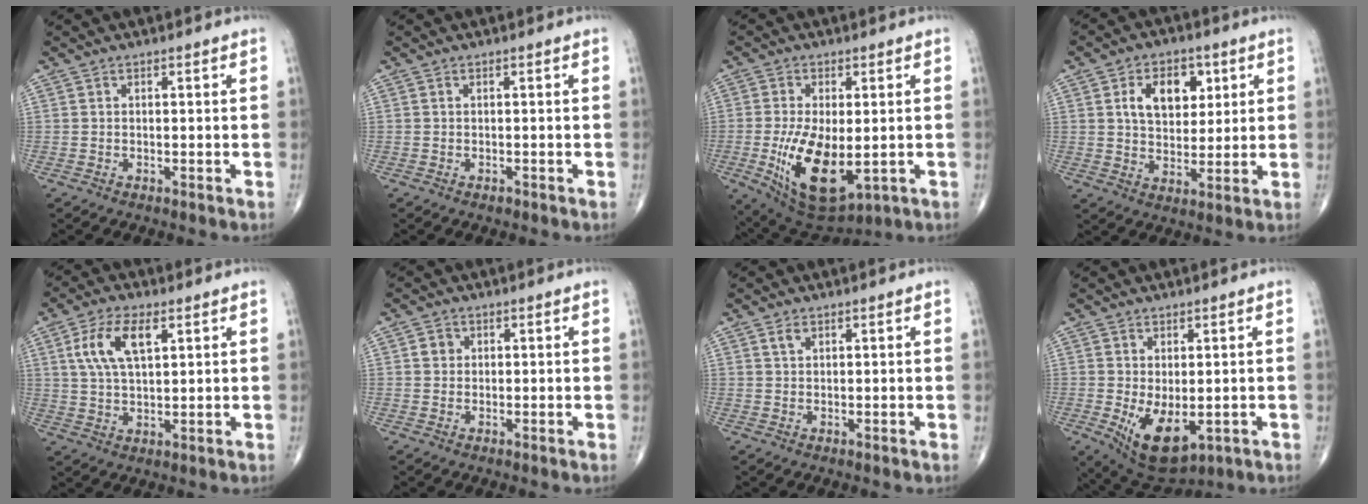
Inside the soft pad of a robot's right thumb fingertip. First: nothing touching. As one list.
[{"total": 0.5, "force": [-0.2, 0.3, 0.3], "torque": [-0.004, 0.000, -0.004]}, {"total": 14.5, "force": [-2.6, 6.8, 12.5], "torque": [-0.224, -0.022, -0.022]}, {"total": 10.4, "force": [3.5, 6.9, 7.0], "torque": [-0.077, -0.008, 0.060]}, {"total": 9.4, "force": [3.4, 4.3, 7.6], "torque": [-0.151, -0.003, 0.068]}, {"total": 1.9, "force": [0.4, 1.8, 0.6], "torque": [-0.002, 0.001, 0.004]}, {"total": 1.6, "force": [0.9, 0.9, 0.9], "torque": [-0.014, 0.001, 0.018]}, {"total": 9.2, "force": [-1.8, 4.8, 7.7], "torque": [-0.118, -0.016, -0.008]}]